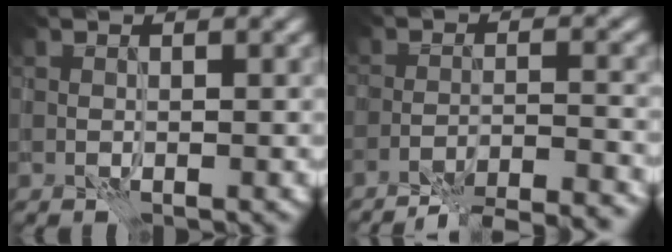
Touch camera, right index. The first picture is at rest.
{"total": 11.4, "force": [-10.6, 2.2, 3.7], "torque": [-0.047, 0.004, -0.135]}